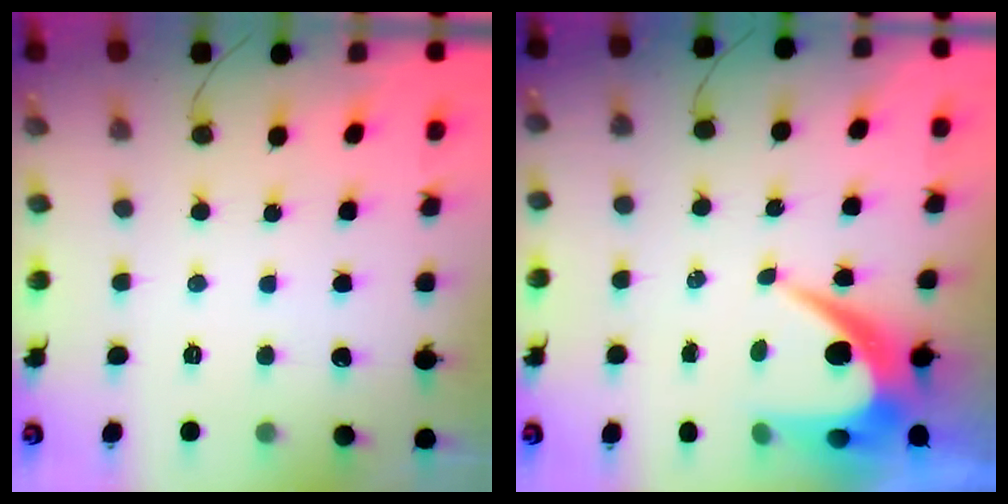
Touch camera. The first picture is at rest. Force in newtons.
{"total": 9.3, "press": 9.3, "slide": 0.7}